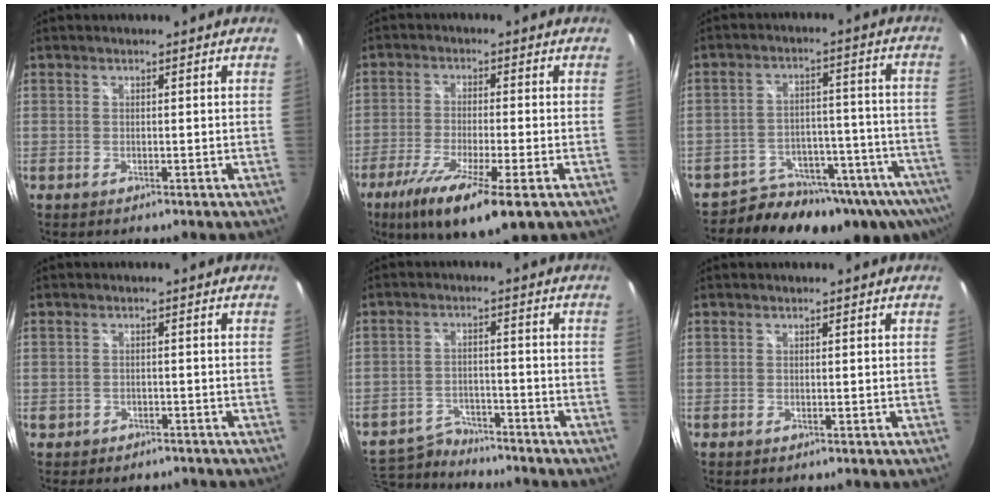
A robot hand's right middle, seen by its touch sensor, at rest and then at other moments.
{"total": 13.0, "force": [-7.2, 2.0, 10.6], "torque": [-0.211, -0.045, -0.125]}
{"total": 19.0, "force": [-14.1, 9.1, 8.8], "torque": [-0.155, -0.009, -0.180]}
{"total": 3.8, "force": [-2.8, 2.2, 1.2], "torque": [-0.028, -0.009, -0.034]}
{"total": 9.9, "force": [-9.1, 3.2, 2.5], "torque": [-0.074, 0.005, -0.145]}
{"total": 0.0}